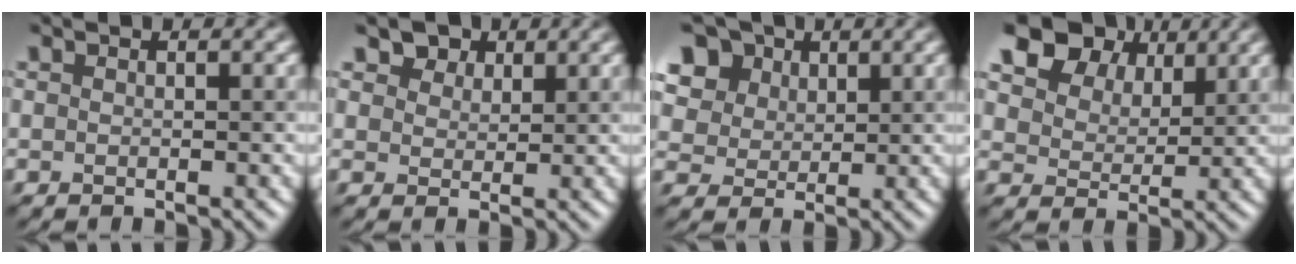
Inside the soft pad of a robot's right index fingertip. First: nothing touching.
{"total": 4.0, "force": [2.9, 2.5, 1.4], "torque": [-0.040, -0.012, 0.053]}
{"total": 10.2, "force": [5.7, 7.3, 4.4], "torque": [-0.114, 0.029, 0.086]}
{"total": 8.3, "force": [5.6, 5.0, 3.6], "torque": [-0.097, 0.004, 0.103]}